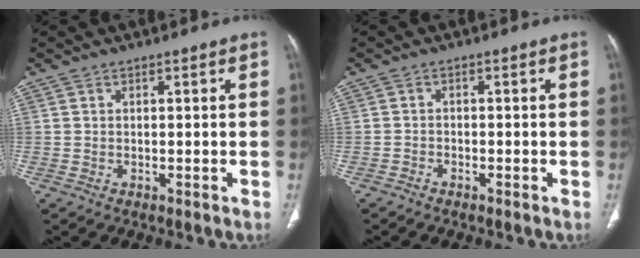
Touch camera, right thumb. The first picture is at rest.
{"total": 1.0, "force": [-0.9, 0.4, 0.2], "torque": [-0.006, 0.005, -0.018]}